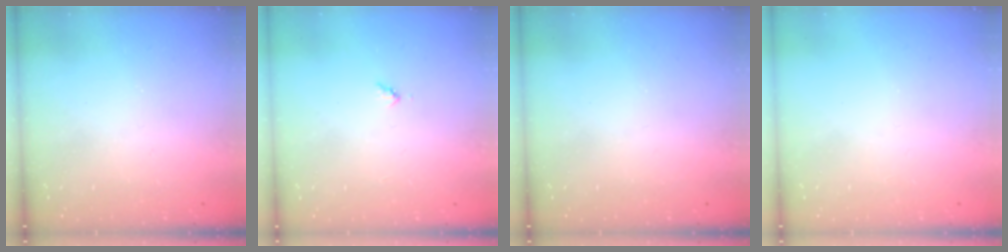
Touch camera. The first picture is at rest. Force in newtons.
{"total": 3.0, "press": 3.0, "slide": 0.3}
{"total": 0.0}
{"total": 0.0}